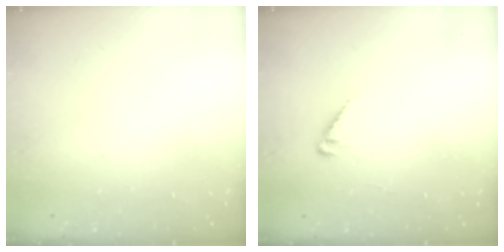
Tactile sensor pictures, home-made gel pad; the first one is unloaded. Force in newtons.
{"total": 2.7, "press": 2.6, "slide": 0.4}